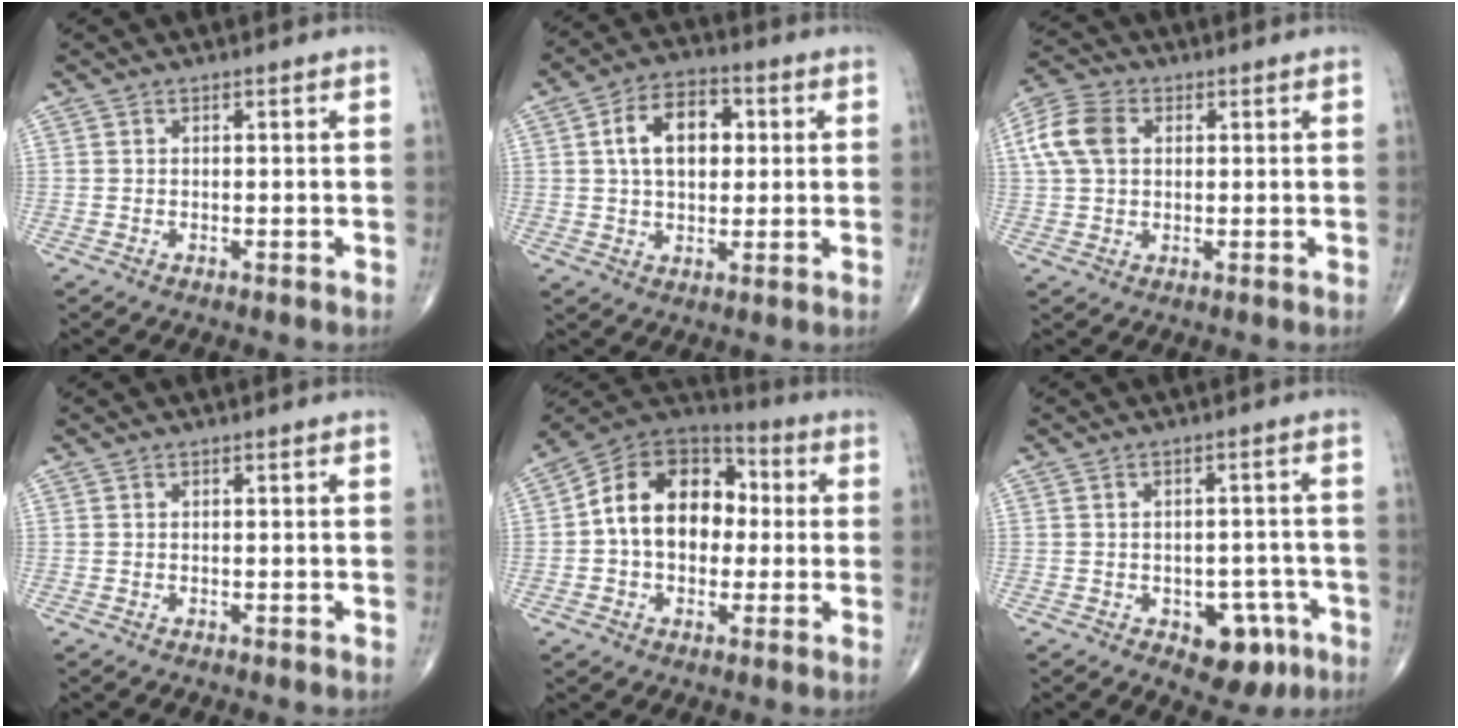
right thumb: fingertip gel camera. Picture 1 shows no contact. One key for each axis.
{"total": 11.4, "fx": 2.3, "fy": 7.2, "fz": 8.5, "tx": -0.120, "ty": 0.012, "tz": 0.033}
{"total": 8.7, "fx": 2.0, "fy": 6.1, "fz": 5.9, "tx": -0.122, "ty": 0.015, "tz": 0.034}
{"total": 0.0}
{"total": 16.9, "fx": 0.8, "fy": 12.1, "fz": 11.9, "tx": -0.157, "ty": 0.038, "tz": 0.002}
{"total": 7.9, "fx": -3.8, "fy": 4.9, "fz": 4.9, "tx": -0.023, "ty": 0.020, "tz": -0.041}